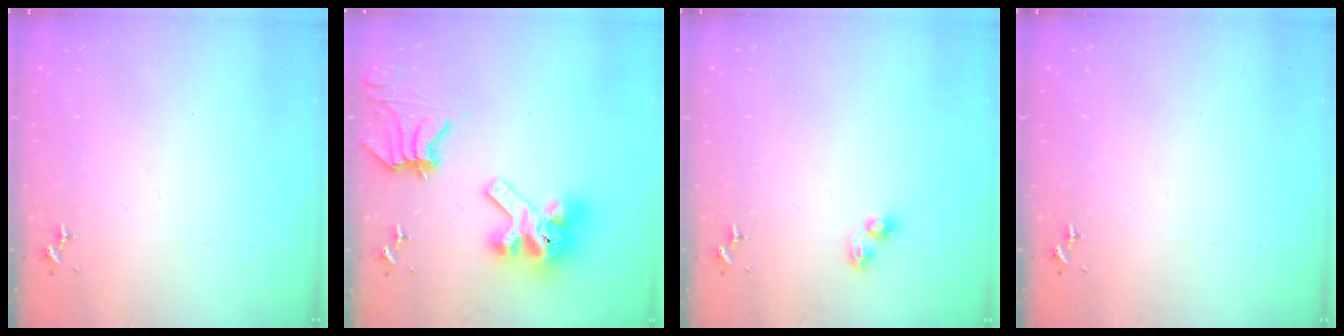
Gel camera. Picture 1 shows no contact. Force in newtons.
{"total": 15.5, "press": 15.4, "slide": 2.1}
{"total": 5.8, "press": 5.8, "slide": 0.5}
{"total": 0.0}